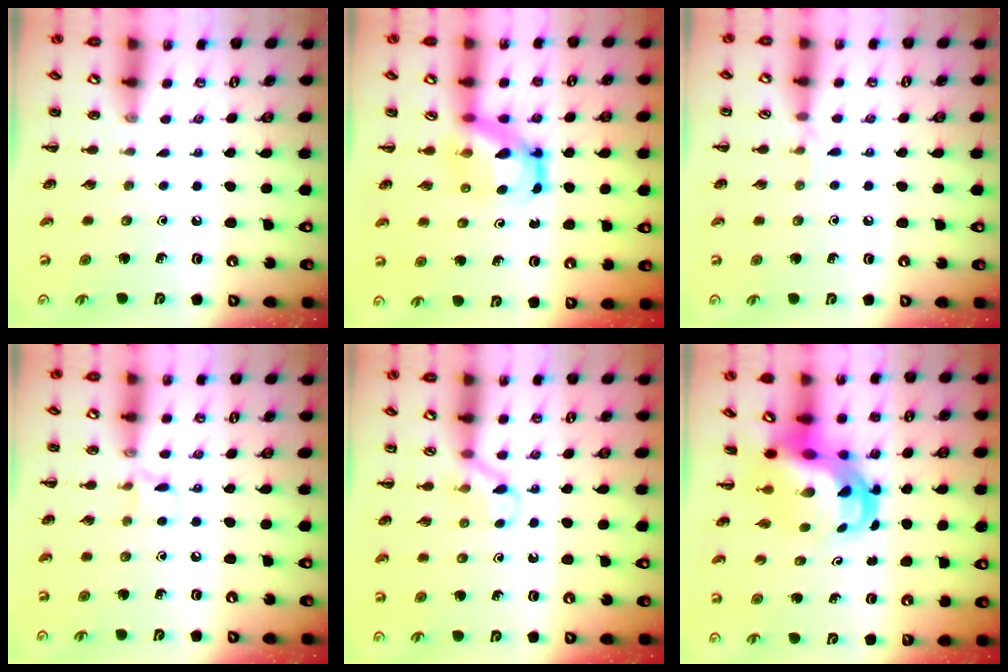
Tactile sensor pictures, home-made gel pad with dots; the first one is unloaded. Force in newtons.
{"total": 5.8, "press": 5.8, "slide": 0.8}
{"total": 4.5, "press": 4.2, "slide": 1.5}
{"total": 5.1, "press": 4.8, "slide": 1.7}
{"total": 4.9, "press": 4.6, "slide": 1.6}
{"total": 7.2, "press": 6.9, "slide": 2.0}